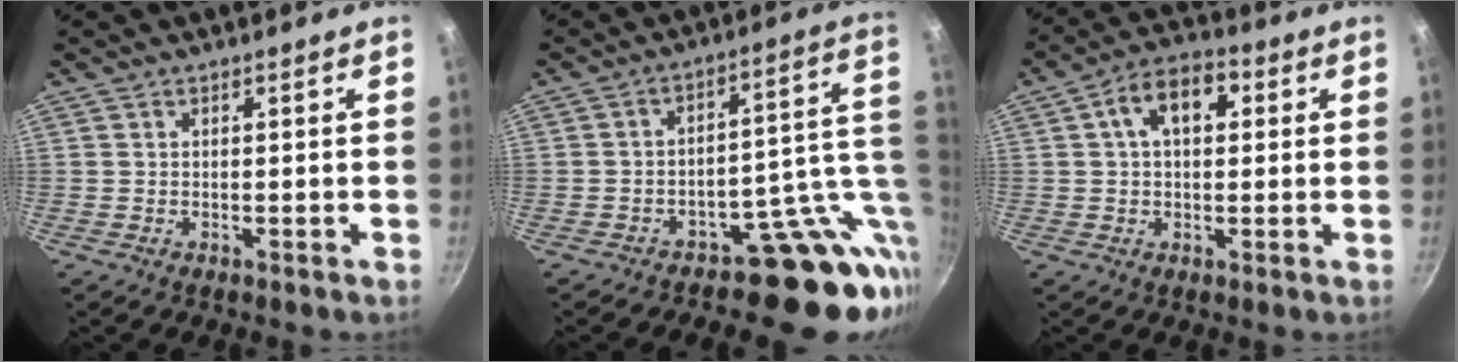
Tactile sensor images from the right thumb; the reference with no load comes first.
{"total": 13.5, "force": [-4.5, 8.8, 9.2], "torque": [-0.026, 0.040, -0.069]}
{"total": 9.7, "force": [2.4, 6.0, 7.2], "torque": [-0.089, 0.021, 0.027]}